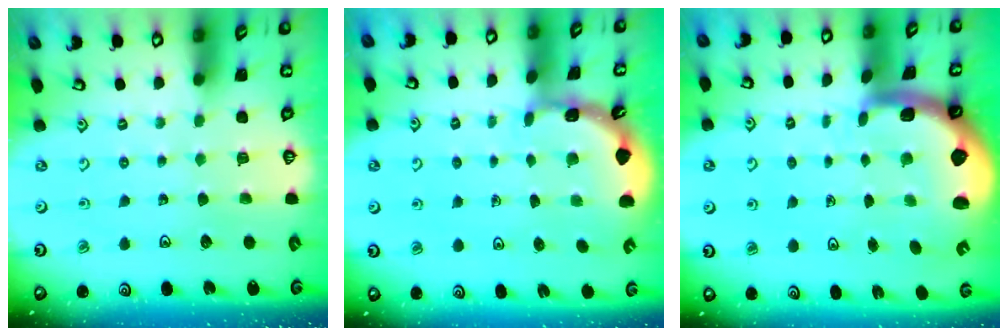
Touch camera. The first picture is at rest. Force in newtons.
{"total": 1.9, "press": 1.9, "slide": 0.0}
{"total": 3.8, "press": 3.2, "slide": 2.1}